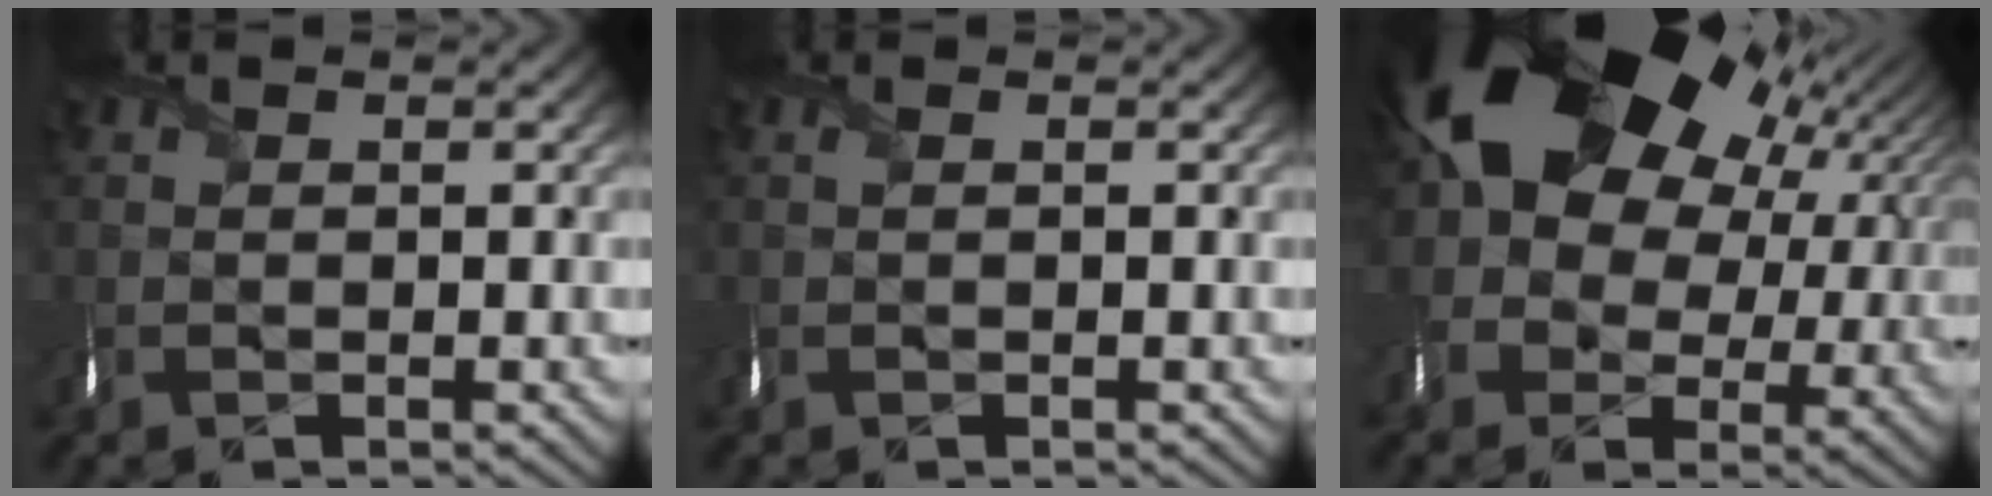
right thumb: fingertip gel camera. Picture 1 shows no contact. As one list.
[{"total": 0.7, "force": [0.3, 0.1, 0.6], "torque": [-0.016, 0.006, 0.004]}, {"total": 21.8, "force": [6.1, 15.8, 13.7], "torque": [-0.260, 0.031, 0.105]}]